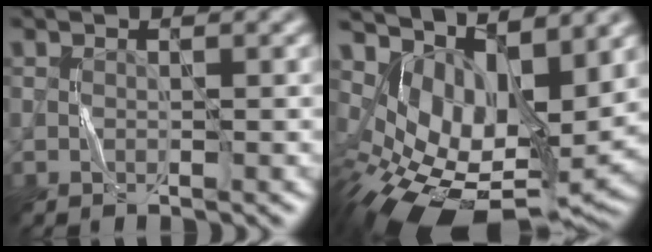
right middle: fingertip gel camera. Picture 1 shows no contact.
{"total": 12.4, "force": [1.9, 7.3, 9.8], "torque": [-0.186, -0.020, 0.054]}